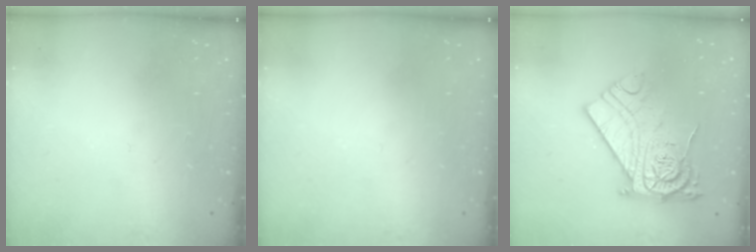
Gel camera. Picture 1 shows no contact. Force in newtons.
{"total": 0.0}
{"total": 16.3, "press": 16.3, "slide": 1.3}